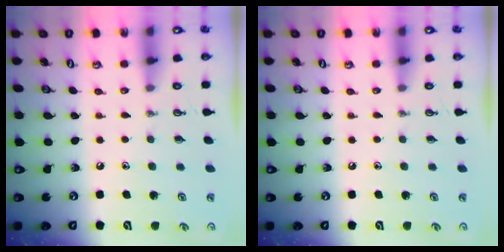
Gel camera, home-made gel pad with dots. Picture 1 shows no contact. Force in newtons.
{"total": 0.0}